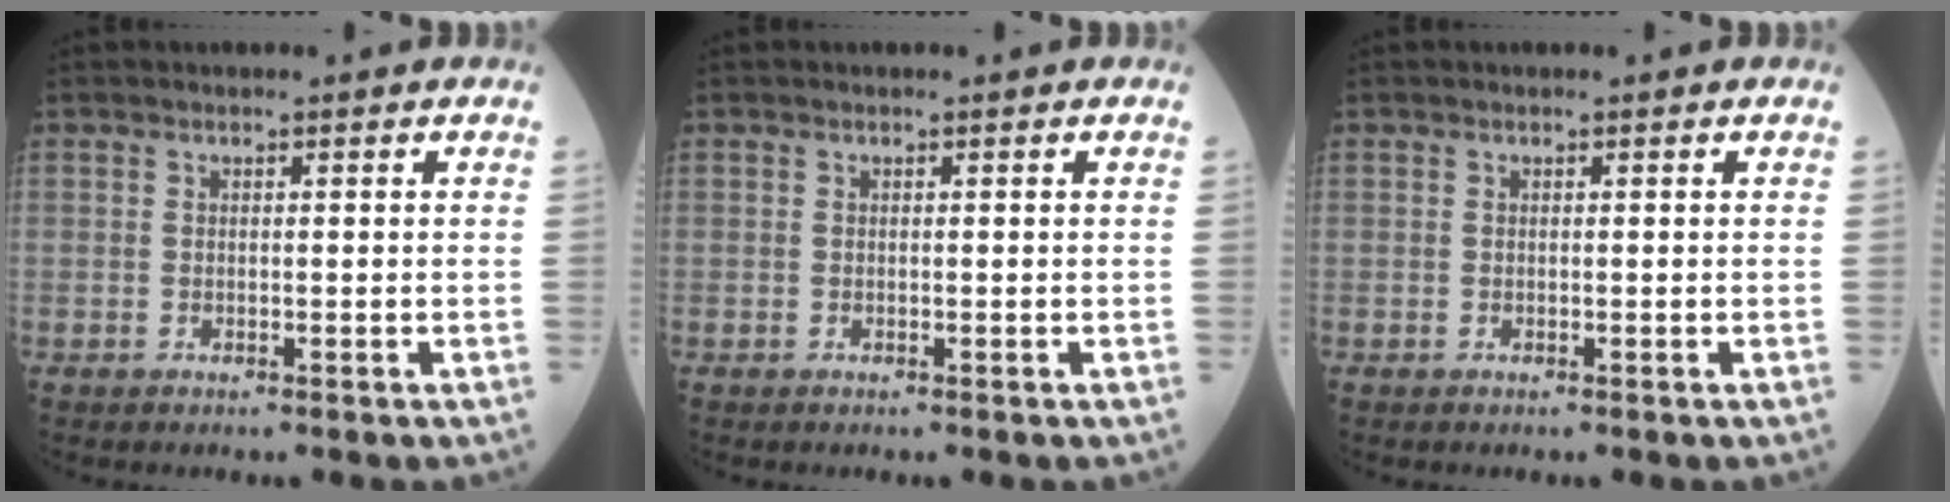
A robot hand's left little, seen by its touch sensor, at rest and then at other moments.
{"total": 0.0}
{"total": 0.0}